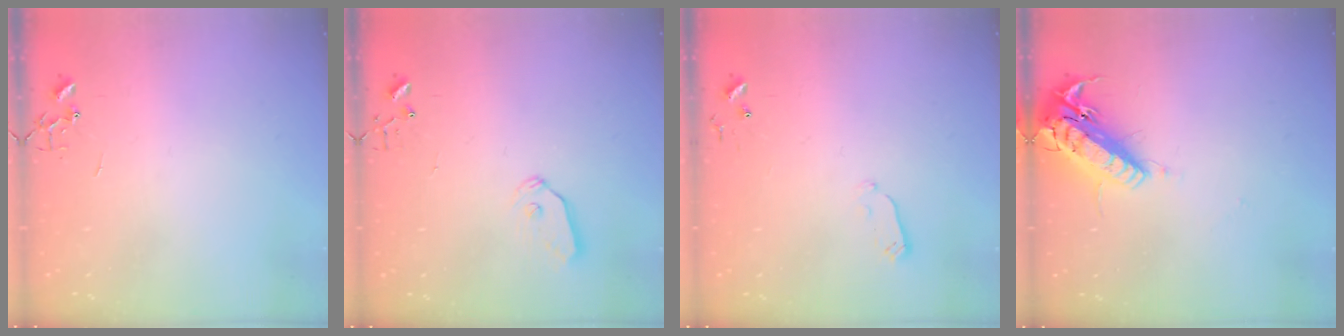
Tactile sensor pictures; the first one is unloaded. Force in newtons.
{"total": 6.3, "press": 6.3, "slide": 0.1}
{"total": 2.9, "press": 2.9, "slide": 0.4}
{"total": 17.6, "press": 17.3, "slide": 3.4}